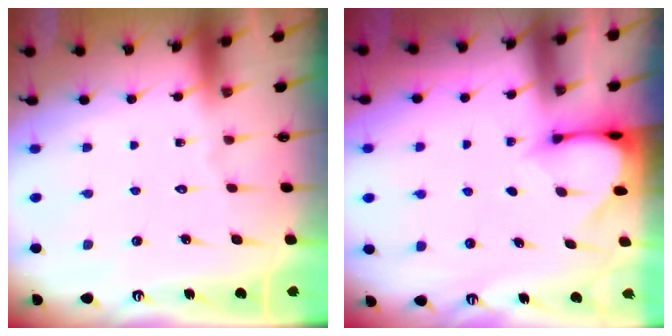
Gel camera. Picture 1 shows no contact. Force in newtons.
{"total": 3.4, "press": 3.4, "slide": 0.3}